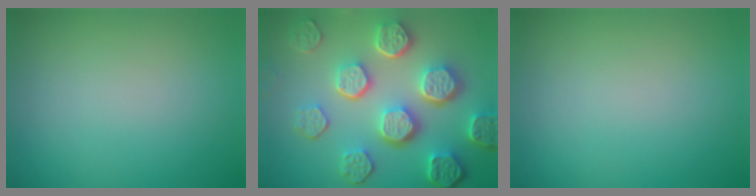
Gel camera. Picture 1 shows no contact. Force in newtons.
{"total": 8.6, "press": 6.3, "slide": 5.9}
{"total": 0.0}